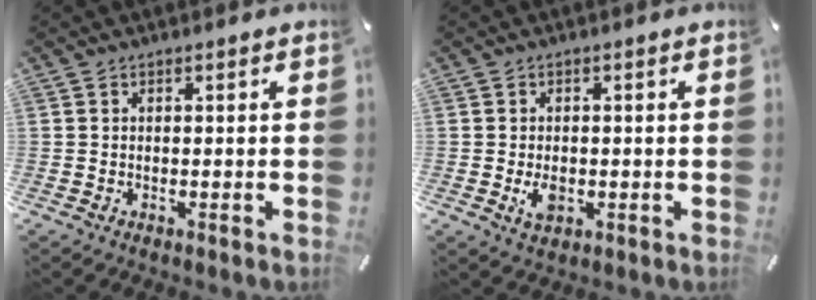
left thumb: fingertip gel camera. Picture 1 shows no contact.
{"total": 3.6, "force": [-0.7, 2.4, 2.6], "torque": [-0.051, -0.004, -0.015]}